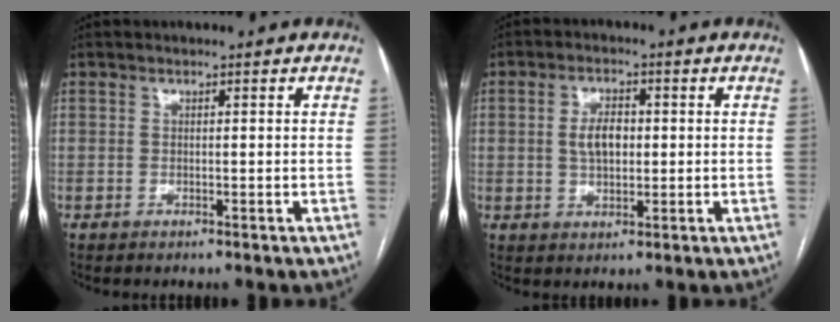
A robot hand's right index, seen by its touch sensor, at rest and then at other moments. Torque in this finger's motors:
{"motor_torque": [0.07, 0.08, 0.07, 0.03]}